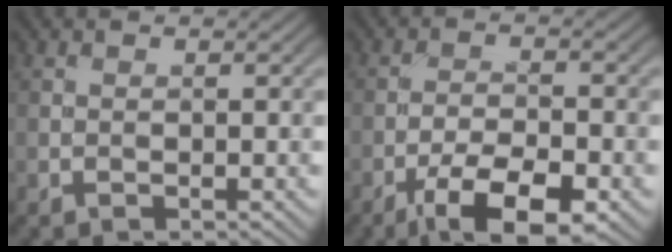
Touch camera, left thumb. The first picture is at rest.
{"total": 8.8, "force": [-5.2, 2.9, 6.4], "torque": [-0.110, -0.003, -0.092]}